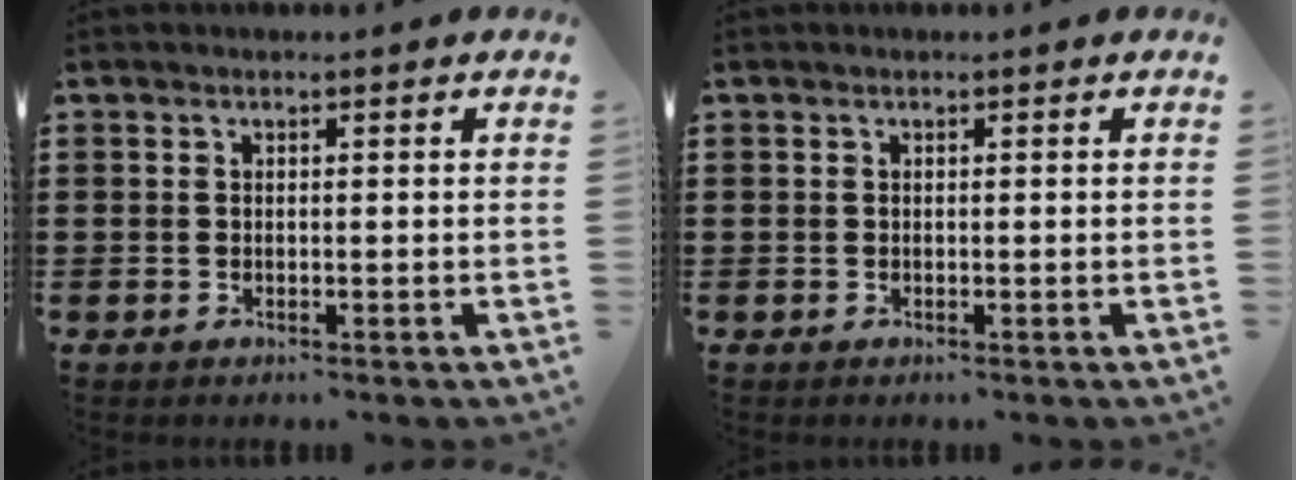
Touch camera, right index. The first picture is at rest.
{"total": 0.0}